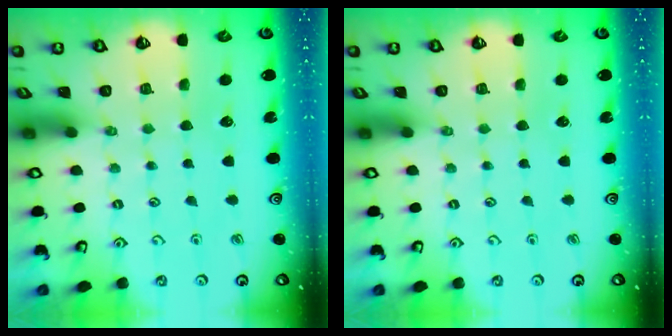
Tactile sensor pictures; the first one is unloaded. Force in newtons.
{"total": 0.0}